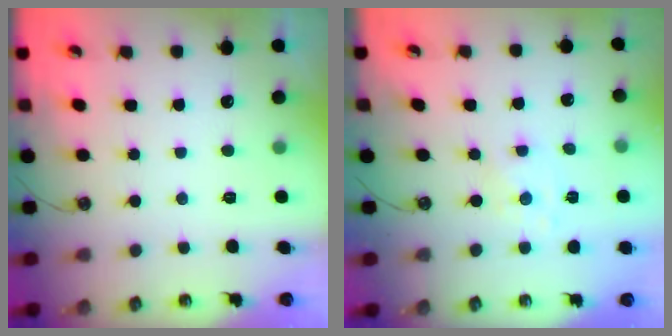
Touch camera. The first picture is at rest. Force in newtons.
{"total": 2.0, "press": 2.0, "slide": 0.3}